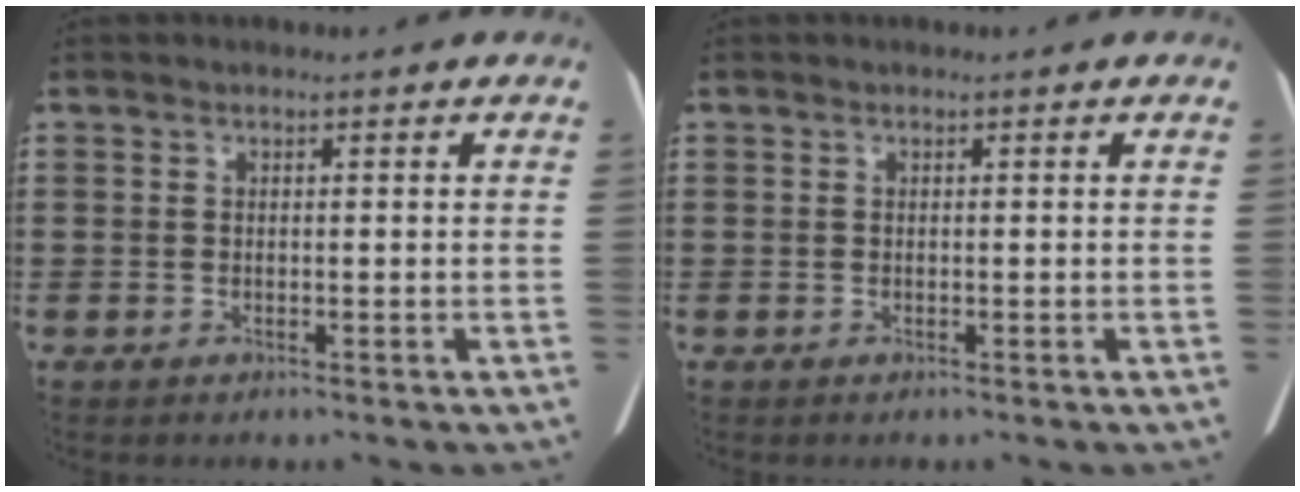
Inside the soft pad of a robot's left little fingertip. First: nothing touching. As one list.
[{"total": 0.0}]